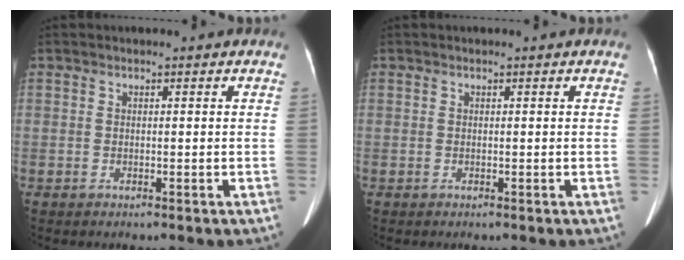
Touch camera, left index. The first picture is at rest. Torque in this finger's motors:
{"motor_torque": [0.00, 0.00, 0.00, 0.01]}